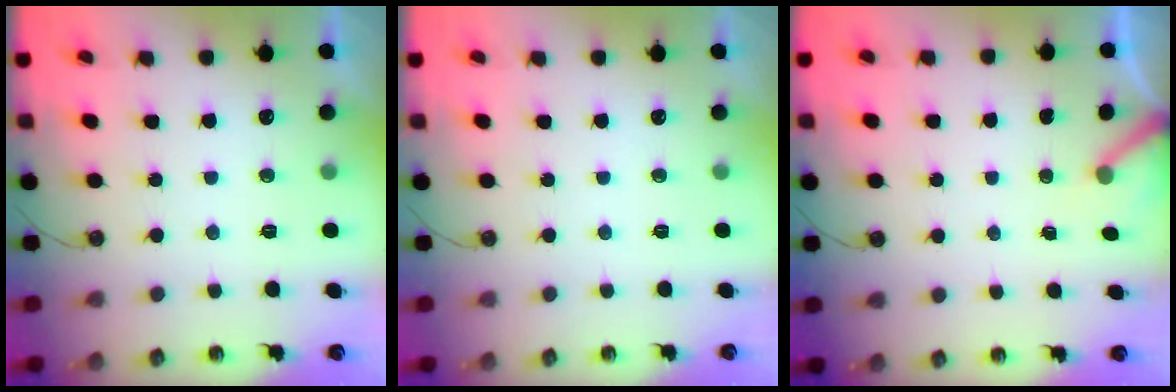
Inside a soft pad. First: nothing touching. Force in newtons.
{"total": 0.0}
{"total": 3.5, "press": 3.5, "slide": 0.3}